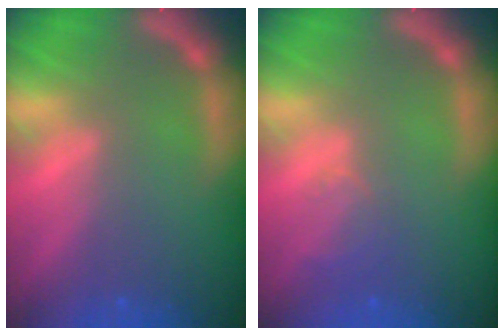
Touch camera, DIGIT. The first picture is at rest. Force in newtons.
{"total": 2.0}